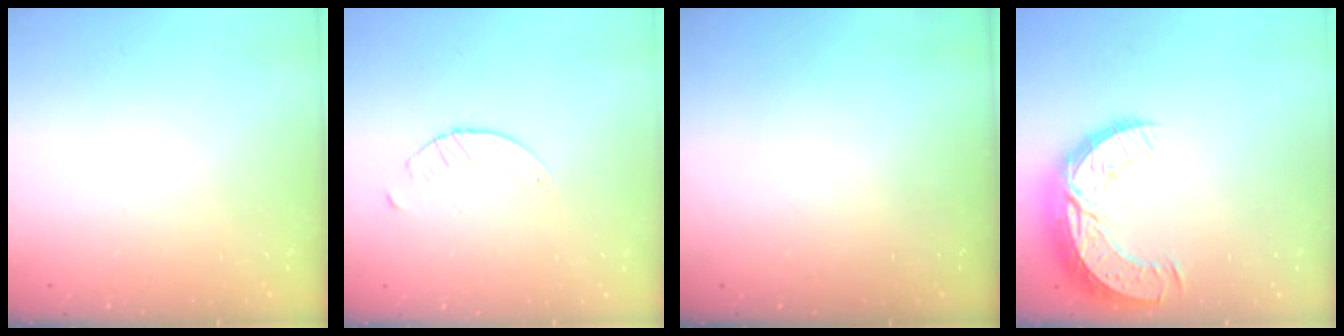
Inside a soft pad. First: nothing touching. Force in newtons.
{"total": 2.8, "press": 2.7, "slide": 0.3}
{"total": 0.0}
{"total": 12.6, "press": 12.6, "slide": 0.8}